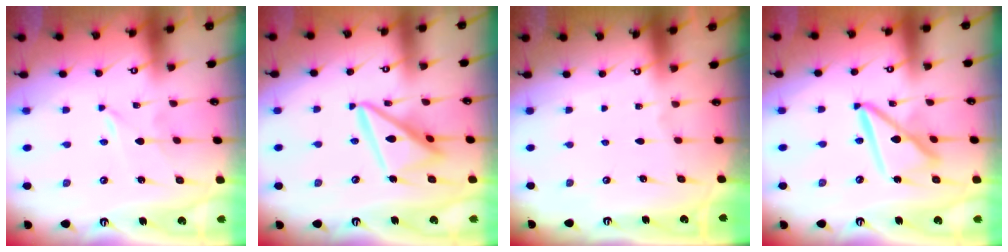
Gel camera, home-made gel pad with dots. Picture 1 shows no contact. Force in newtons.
{"total": 15.0, "press": 14.9, "slide": 1.6}
{"total": 0.0}
{"total": 14.2, "press": 14.2, "slide": 1.4}